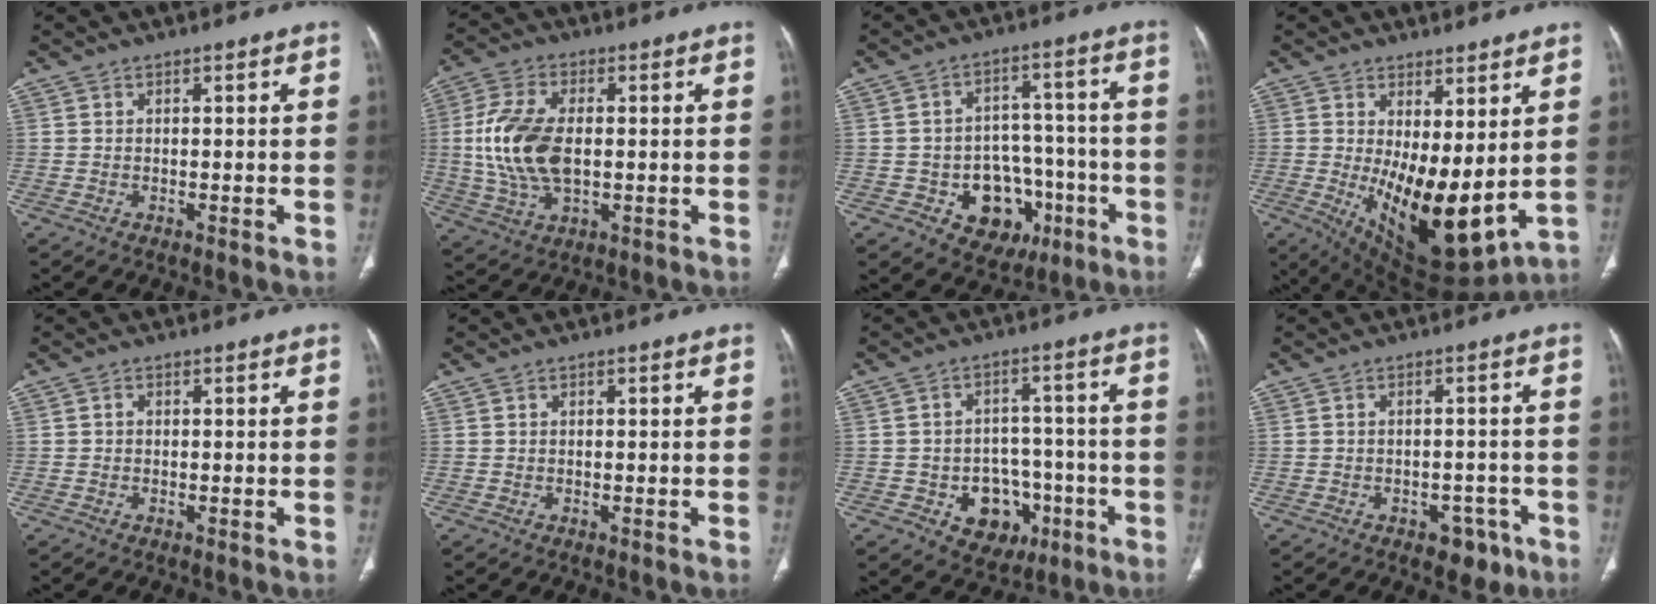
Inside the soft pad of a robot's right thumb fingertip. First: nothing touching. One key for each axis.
{"total": 14.1, "fx": 0.2, "fy": 7.8, "fz": 11.7, "tx": -0.249, "ty": 0.001, "tz": 0.007}
{"total": 13.4, "fx": -5.1, "fy": 10.2, "fz": 6.9, "tx": -0.048, "ty": 0.044, "tz": -0.059}
{"total": 16.5, "fx": 0.5, "fy": 7.3, "fz": 14.8, "tx": -0.227, "ty": -0.043, "tz": 0.036}
{"total": 0.7, "fx": 0.0, "fy": 0.6, "fz": 0.3, "tx": -0.002, "ty": 0.002, "tz": -0.001}
{"total": 0.0}
{"total": 10.7, "fx": -4.1, "fy": 8.3, "fz": 5.4, "tx": -0.034, "ty": 0.035, "tz": -0.046}
{"total": 5.1, "fx": -2.9, "fy": 3.3, "fz": 2.5, "tx": -0.009, "ty": 0.020, "tz": -0.033}